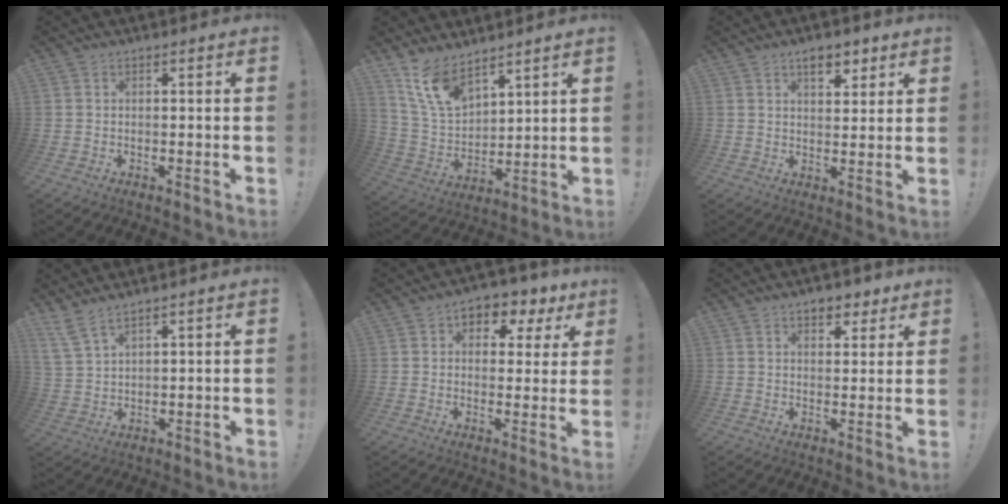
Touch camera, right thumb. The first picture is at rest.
{"total": 12.6, "force": [9.5, 6.1, 5.6], "torque": [-0.127, -0.053, 0.187]}
{"total": 6.0, "force": [3.8, 3.0, 3.6], "torque": [-0.039, -0.015, 0.064]}
{"total": 5.3, "force": [4.4, 1.1, 2.8], "torque": [-0.061, -0.021, 0.084]}
{"total": 5.6, "force": [2.0, 4.5, 2.7], "torque": [-0.024, -0.014, 0.035]}
{"total": 5.4, "force": [3.7, 3.2, 2.2], "torque": [-0.022, -0.013, 0.064]}